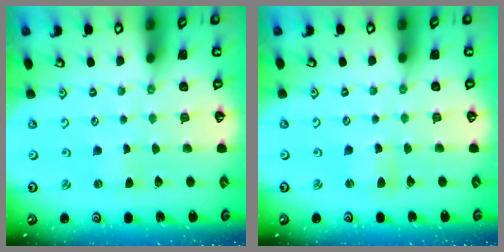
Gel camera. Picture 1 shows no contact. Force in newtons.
{"total": 1.5, "press": 1.4, "slide": 0.2}